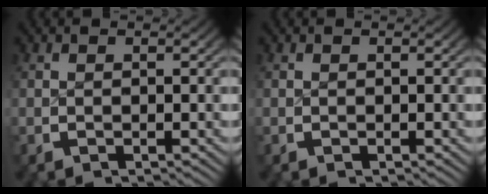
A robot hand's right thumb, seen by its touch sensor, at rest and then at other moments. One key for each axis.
{"total": 0.0}